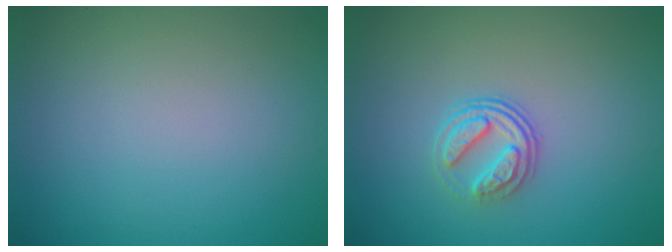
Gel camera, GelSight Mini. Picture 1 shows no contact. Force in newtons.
{"total": 2.5, "press": 1.9, "slide": 1.6}